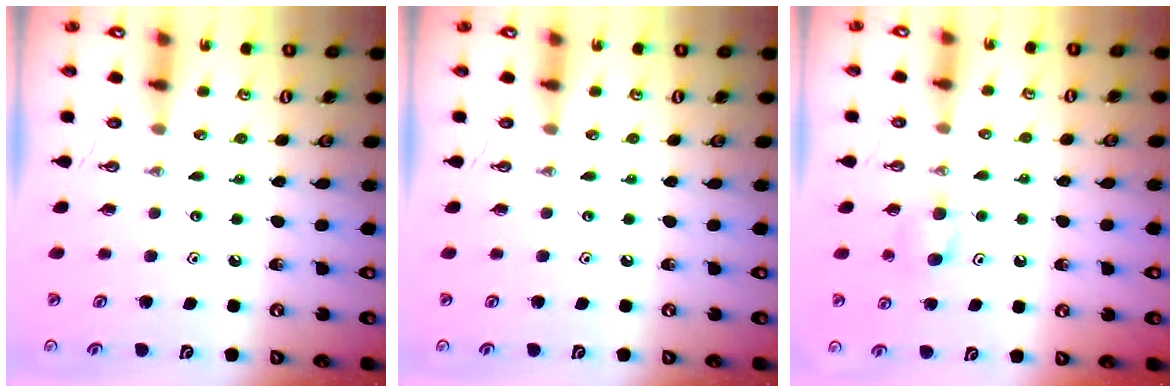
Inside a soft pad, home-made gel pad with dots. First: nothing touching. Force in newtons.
{"total": 0.0}
{"total": 4.0, "press": 3.8, "slide": 1.0}